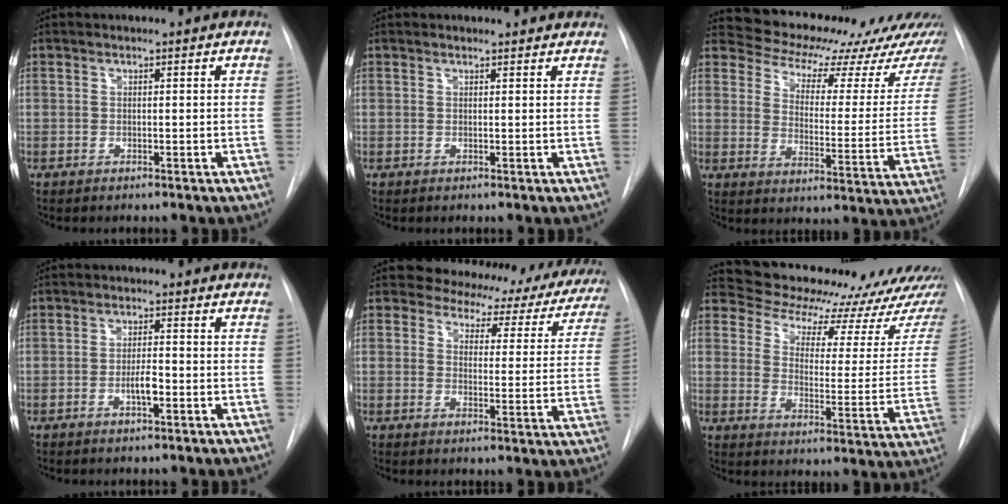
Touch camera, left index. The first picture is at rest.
{"total": 3.0, "force": [2.9, 0.6, 0.4], "torque": [-0.012, 0.007, 0.023]}
{"total": 20.3, "force": [18.4, 5.9, 6.1], "torque": [-0.066, -0.054, 0.213]}
{"total": 3.0, "force": [-1.2, 0.7, 2.7], "torque": [-0.047, 0.001, -0.020]}
{"total": 18.4, "force": [16.8, 6.5, 3.7], "torque": [-0.020, -0.041, 0.165]}
{"total": 21.3, "force": [19.5, 5.0, 7.1], "torque": [-0.089, -0.060, 0.238]}